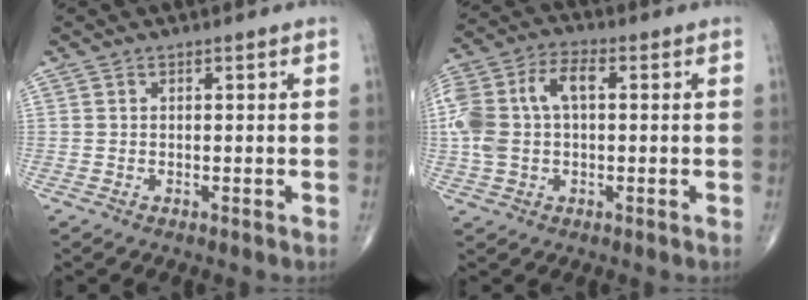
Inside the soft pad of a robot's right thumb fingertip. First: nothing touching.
{"total": 12.8, "force": [1.3, 7.5, 10.3], "torque": [-0.231, 0.037, 0.022]}